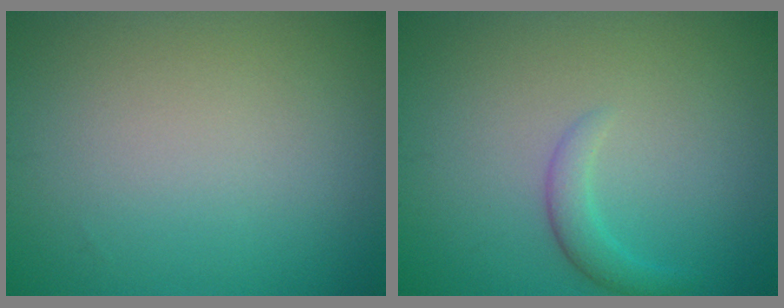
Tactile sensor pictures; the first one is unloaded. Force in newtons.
{"total": 1.7, "press": 1.7, "slide": 0.1}